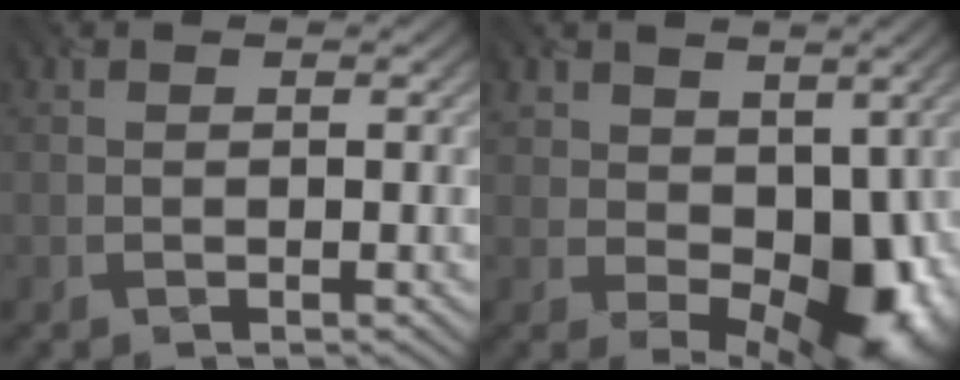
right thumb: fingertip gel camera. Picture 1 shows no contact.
{"total": 10.0, "force": [0.2, 7.1, 7.1], "torque": [-0.108, -0.030, 0.023]}